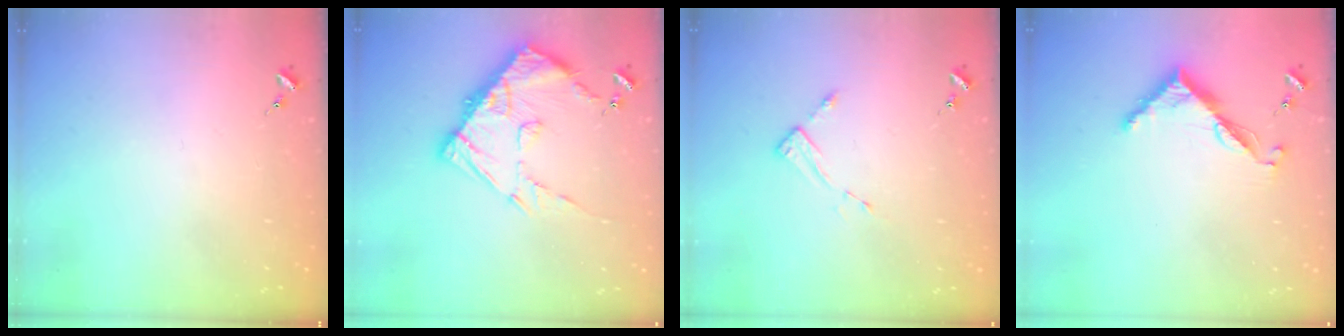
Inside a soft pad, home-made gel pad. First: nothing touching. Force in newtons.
{"total": 14.4, "press": 14.3, "slide": 1.4}
{"total": 2.6, "press": 2.6, "slide": 0.4}
{"total": 7.4, "press": 7.4, "slide": 0.7}